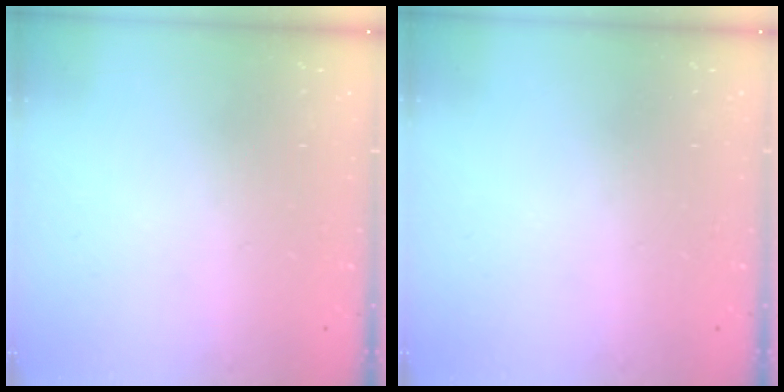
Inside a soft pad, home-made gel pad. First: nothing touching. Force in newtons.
{"total": 0.0}